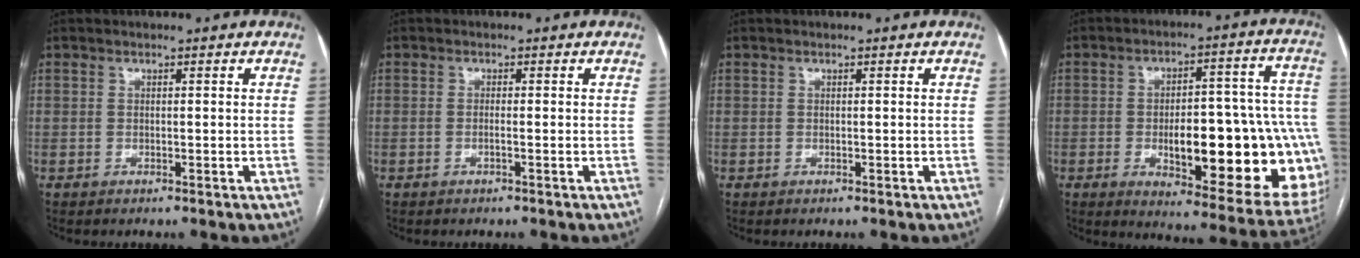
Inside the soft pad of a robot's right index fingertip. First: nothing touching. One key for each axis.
{"total": 0.8, "fx": -0.3, "fy": 0.0, "fz": 0.7, "tx": -0.014, "ty": 0.001, "tz": -0.004}
{"total": 0.0}
{"total": 25.9, "fx": -5.1, "fy": 7.7, "fz": 24.2, "tx": -0.231, "ty": 0.023, "tz": -0.044}